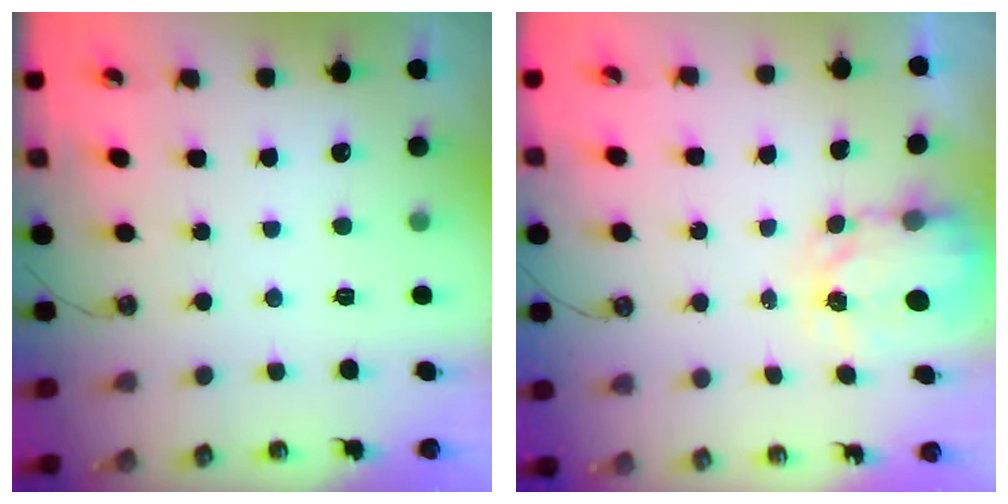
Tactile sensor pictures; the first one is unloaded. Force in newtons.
{"total": 4.0, "press": 3.9, "slide": 0.5}